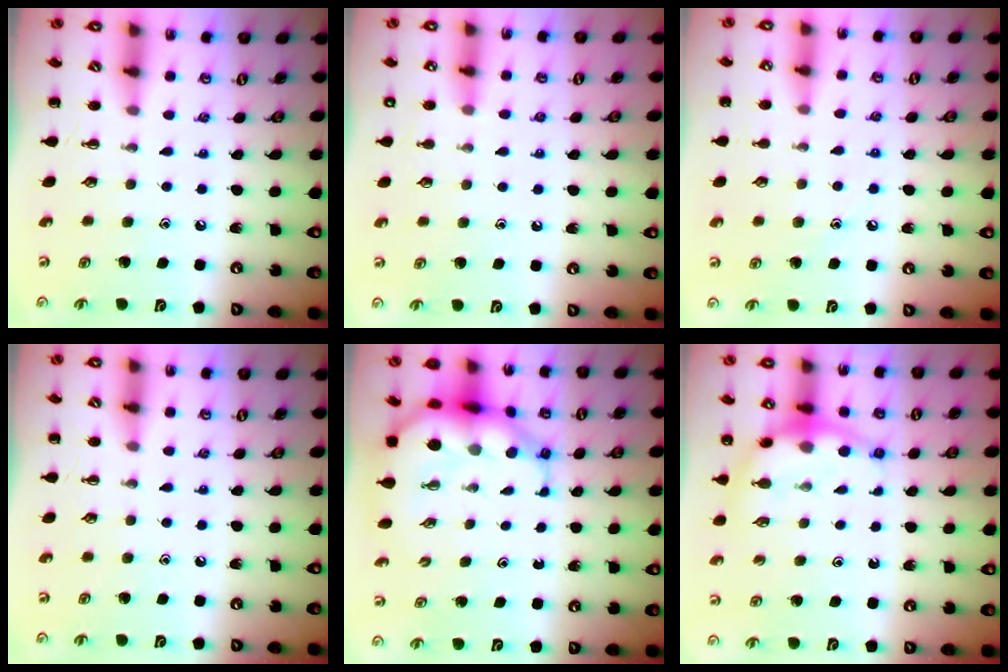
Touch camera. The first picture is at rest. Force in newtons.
{"total": 8.8, "press": 8.5, "slide": 2.3}
{"total": 7.0, "press": 6.7, "slide": 2.2}
{"total": 0.0}
{"total": 8.4, "press": 8.1, "slide": 2.2}
{"total": 7.3, "press": 7.2, "slide": 1.3}